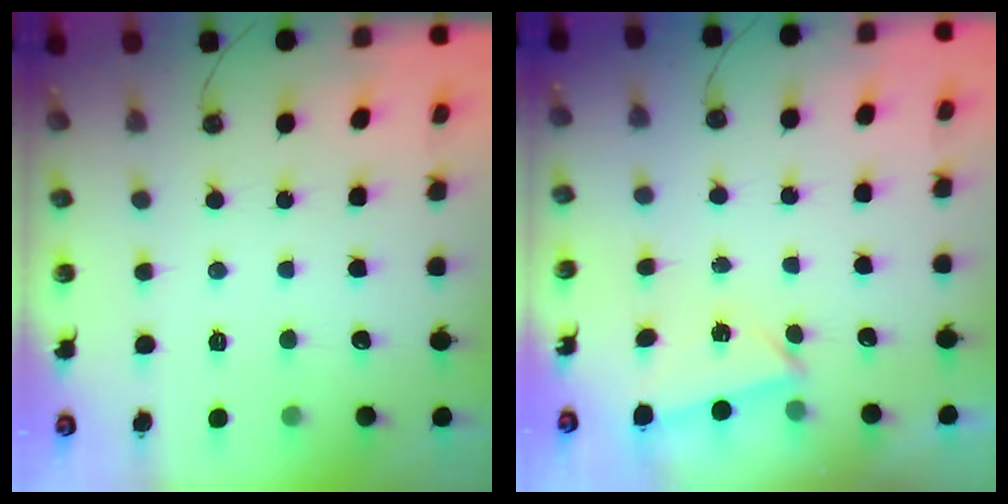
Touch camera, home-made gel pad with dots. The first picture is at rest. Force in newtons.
{"total": 1.9, "press": 1.4, "slide": 1.4}